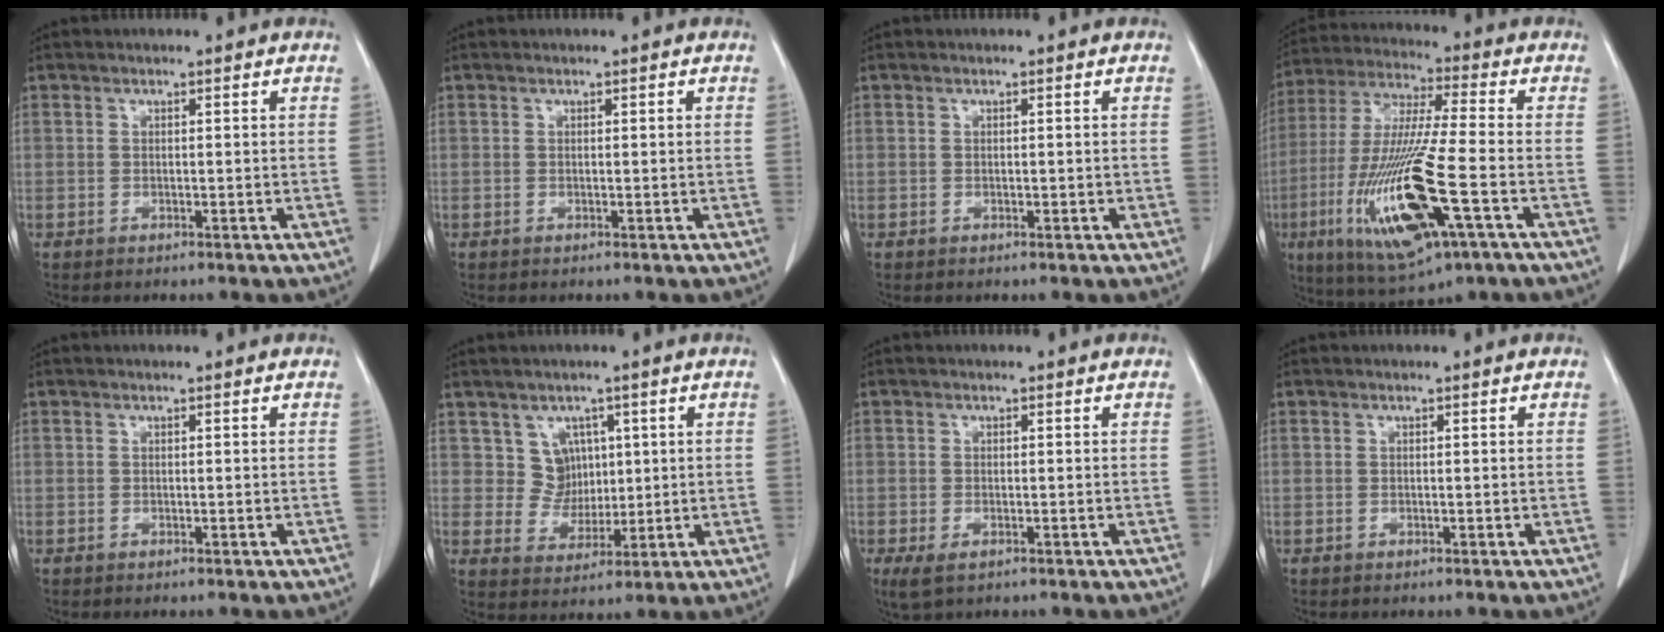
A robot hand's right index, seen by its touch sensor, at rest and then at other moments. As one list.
[{"total": 0.6, "force": [0.3, 0.2, 0.5], "torque": [-0.010, -0.002, 0.005]}, {"total": 0.6, "force": [0.1, 0.3, 0.5], "torque": [-0.012, -0.003, 0.003]}, {"total": 19.6, "force": [-6.5, 2.1, 18.4], "torque": [-0.397, -0.037, -0.112]}, {"total": 0.0}, {"total": 5.1, "force": [2.1, 4.5, 1.0], "torque": [-0.017, 0.008, 0.045]}, {"total": 3.1, "force": [-1.2, 1.6, 2.4], "torque": [-0.050, -0.007, -0.012]}, {"total": 0.0}]